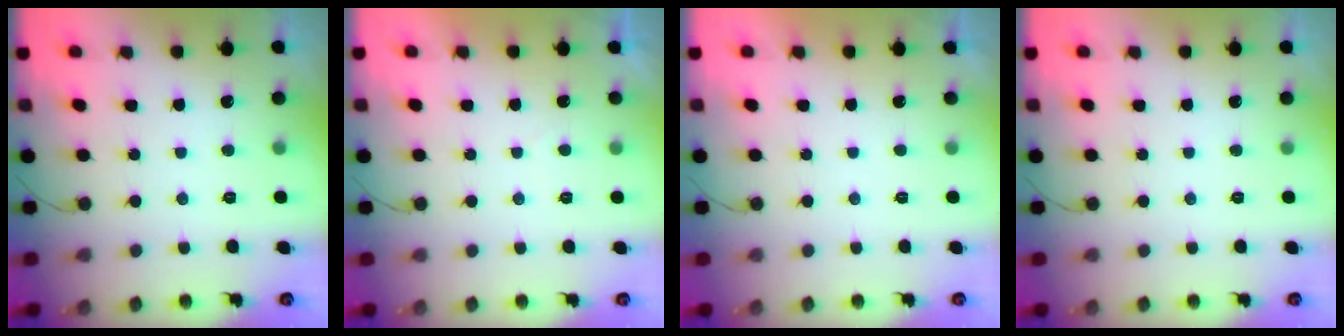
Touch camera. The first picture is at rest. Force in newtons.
{"total": 0.7, "press": 0.4, "slide": 0.6}
{"total": 2.3, "press": 2.3, "slide": 0.4}
{"total": 0.0}